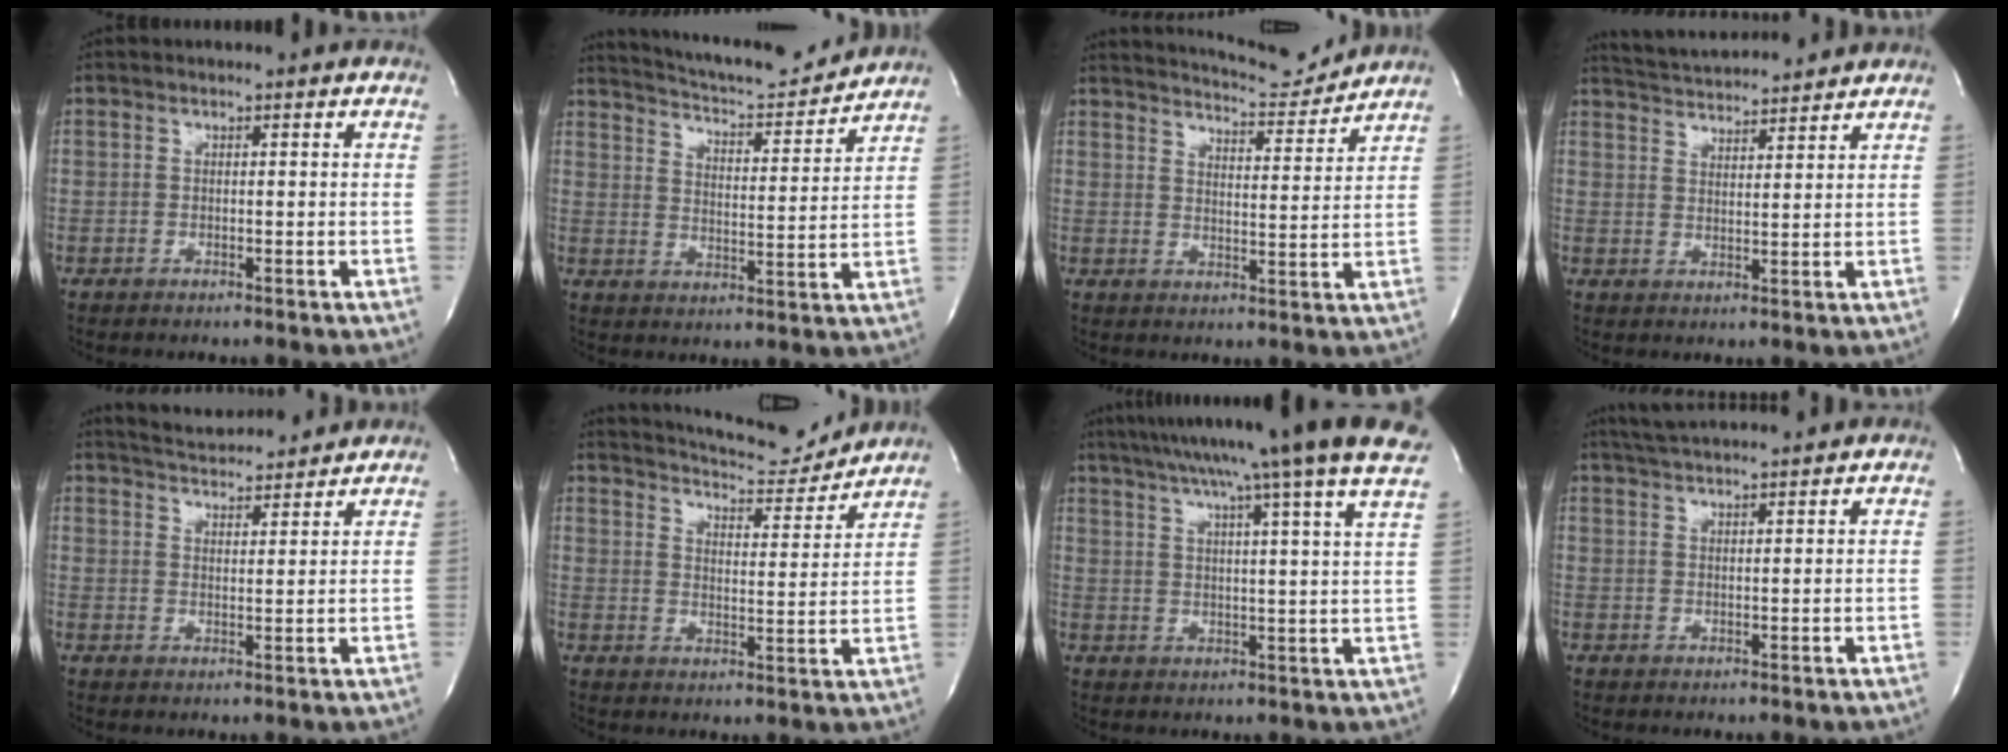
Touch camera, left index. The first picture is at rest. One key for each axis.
{"total": 13.7, "fx": 13.1, "fy": 1.2, "fz": 3.8, "tx": -0.064, "ty": -0.011, "tz": 0.190}
{"total": 9.7, "fx": 9.5, "fy": 0.3, "fz": 1.8, "tx": -0.035, "ty": -0.009, "tz": 0.134}
{"total": 10.6, "fx": 10.1, "fy": 0.9, "fz": 2.9, "tx": -0.060, "ty": 0.020, "tz": 0.157}
{"total": 9.9, "fx": 9.4, "fy": 1.2, "fz": 2.8, "tx": -0.052, "ty": 0.015, "tz": 0.142}
{"total": 12.0, "fx": 11.6, "fy": 1.2, "fz": 3.0, "tx": -0.052, "ty": -0.009, "tz": 0.162}
{"total": 21.2, "fx": 17.4, "fy": -2.1, "fz": 11.9, "tx": -0.205, "ty": -0.011, "tz": 0.228}
{"total": 8.1, "fx": 7.4, "fy": -0.2, "fz": 3.1, "tx": -0.060, "ty": 0.030, "tz": 0.116}